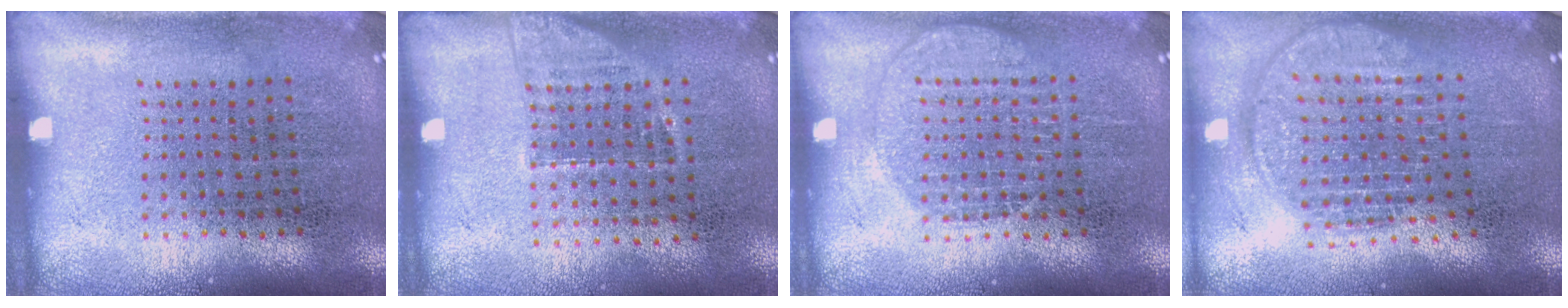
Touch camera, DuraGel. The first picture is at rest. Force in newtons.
{"total": 1.2, "press": 1.0, "slide": 0.8}
{"total": 1.9, "press": 1.9, "slide": 0.3}
{"total": 1.8, "press": 1.5, "slide": 0.9}